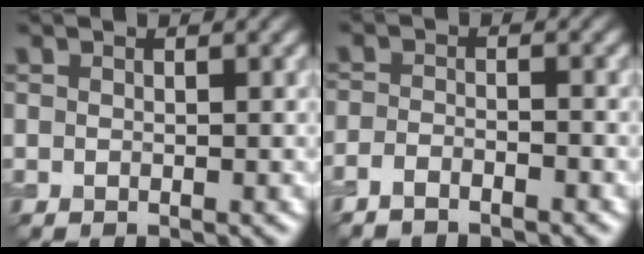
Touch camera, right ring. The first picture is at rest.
{"total": 2.1, "force": [-1.8, 0.4, 1.0], "torque": [-0.022, -0.001, -0.039]}